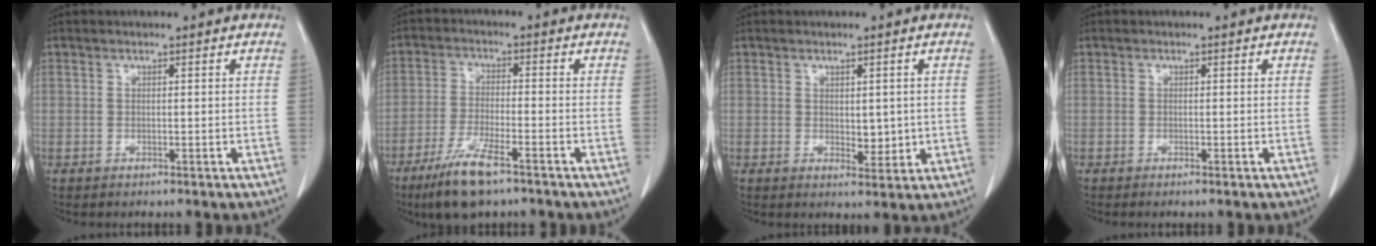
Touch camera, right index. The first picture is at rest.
{"total": 8.8, "force": [-5.9, 1.4, 6.4], "torque": [-0.129, -0.019, -0.104]}
{"total": 3.1, "force": [0.2, 1.8, 2.5], "torque": [-0.029, -0.005, 0.012]}
{"total": 0.6, "force": [-0.4, -0.1, 0.4], "torque": [-0.009, -0.001, -0.007]}